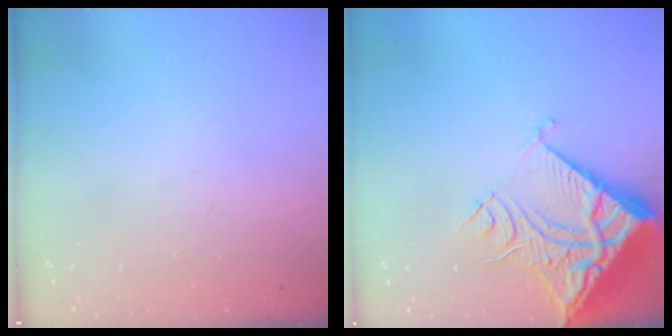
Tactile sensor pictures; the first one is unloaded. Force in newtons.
{"total": 11.2, "press": 11.1, "slide": 1.5}